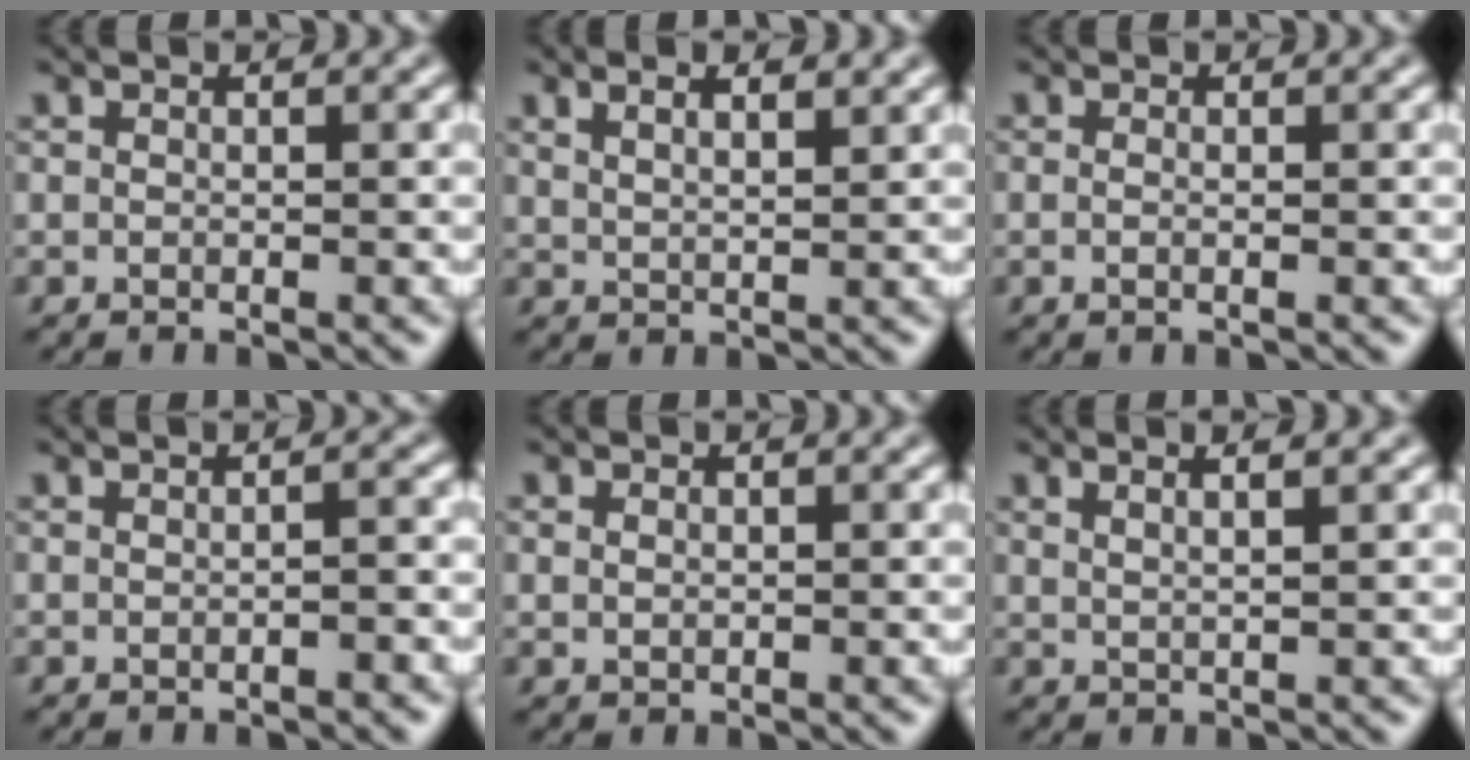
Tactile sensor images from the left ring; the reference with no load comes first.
{"total": 3.6, "force": [2.4, 1.4, 2.3], "torque": [-0.021, 0.009, 0.023]}
{"total": 0.7, "force": [-0.1, 0.2, 0.7], "torque": [-0.013, -0.005, -0.003]}
{"total": 1.5, "force": [-0.3, 0.4, 1.4], "torque": [-0.015, 0.004, -0.008]}
{"total": 0.8, "force": [0.2, 0.6, 0.4], "torque": [-0.009, -0.002, 0.007]}
{"total": 3.2, "force": [1.9, 1.3, 2.2], "torque": [-0.006, 0.011, 0.000]}